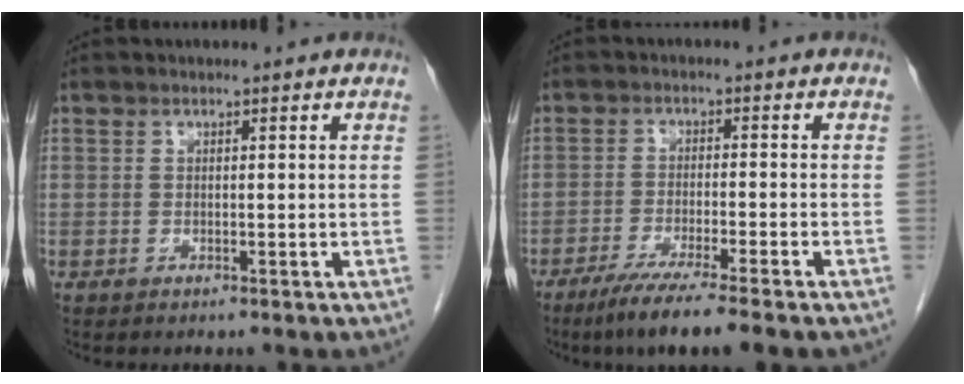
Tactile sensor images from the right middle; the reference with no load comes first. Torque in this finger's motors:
{"motor_torque": [1.10, -1.04, 0.11, 0.07]}